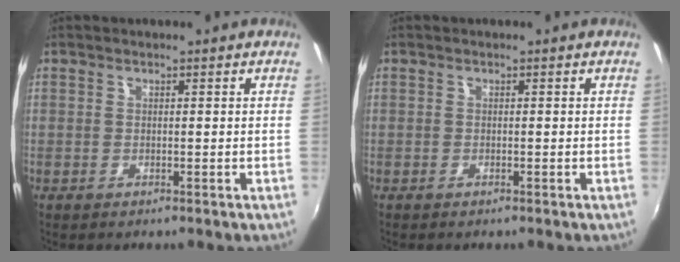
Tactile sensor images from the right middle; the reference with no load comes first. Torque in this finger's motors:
{"motor_torque": [-0.16, 0.04, -0.02, 0.01]}